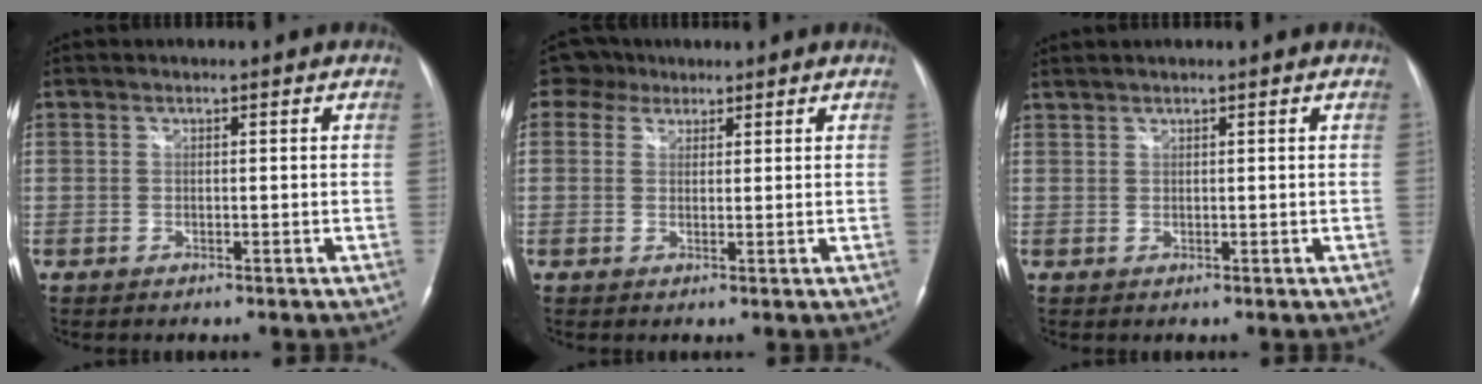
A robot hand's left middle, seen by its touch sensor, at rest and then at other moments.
{"total": 3.5, "force": [2.3, 2.6, 0.3], "torque": [-0.007, 0.019, 0.038]}
{"total": 1.1, "force": [1.1, -0.1, 0.2], "torque": [-0.011, 0.011, 0.029]}